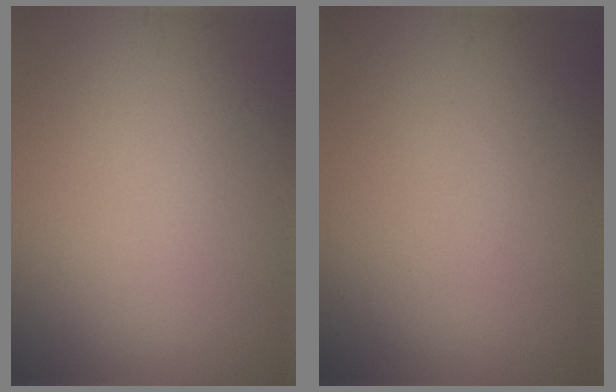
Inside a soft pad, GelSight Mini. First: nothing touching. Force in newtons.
{"total": 0.0}